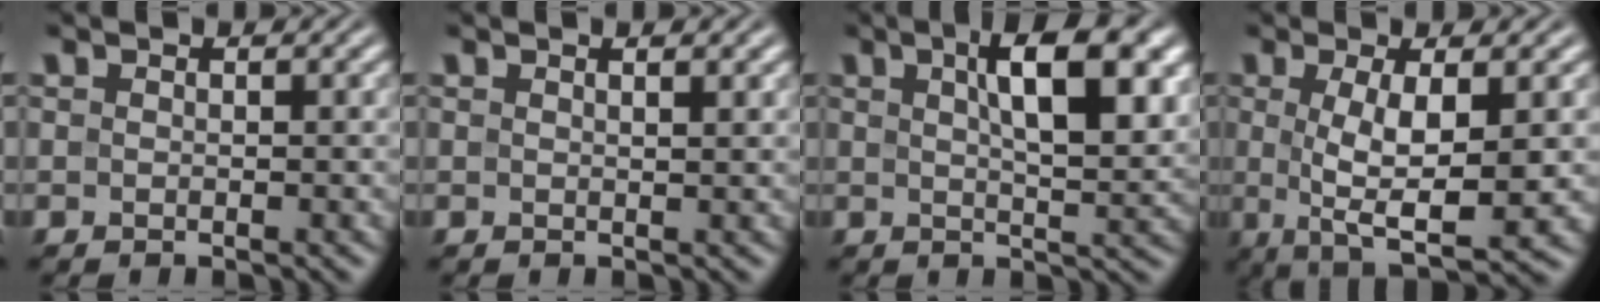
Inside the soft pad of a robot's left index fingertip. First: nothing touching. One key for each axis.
{"total": 1.4, "fx": 0.9, "fy": 0.4, "fz": 1.0, "tx": -0.009, "ty": 0.004, "tz": 0.010}
{"total": 8.0, "fx": 2.8, "fy": 2.6, "fz": 7.1, "tx": -0.099, "ty": 0.011, "tz": 0.044}
{"total": 6.9, "fx": 0.0, "fy": 1.8, "fz": 6.7, "tx": -0.111, "ty": -0.005, "tz": 0.003}